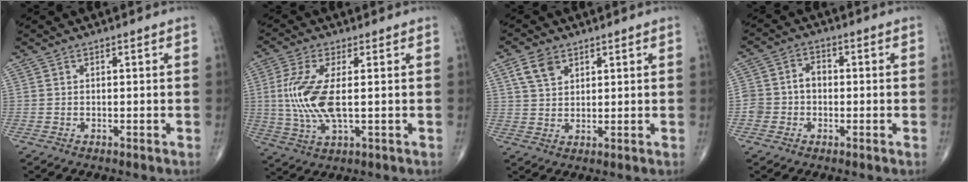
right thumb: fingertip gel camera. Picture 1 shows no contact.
{"total": 10.9, "force": [0.5, 4.0, 10.1], "torque": [-0.241, -0.008, 0.013]}
{"total": 5.2, "force": [2.7, 3.3, 2.9], "torque": [-0.045, -0.007, 0.055]}
{"total": 5.5, "force": [-0.9, 4.7, 2.8], "torque": [-0.036, 0.028, -0.022]}